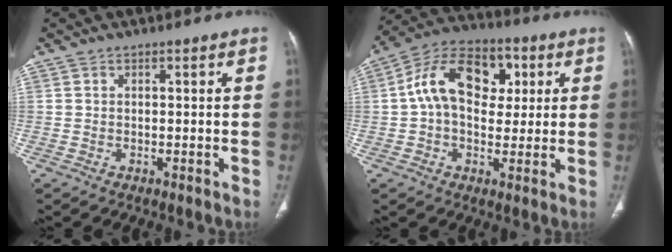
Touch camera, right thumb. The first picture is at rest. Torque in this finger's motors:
{"motor_torque": [0.39, 0.40, 0.48, -0.19, 0.14]}